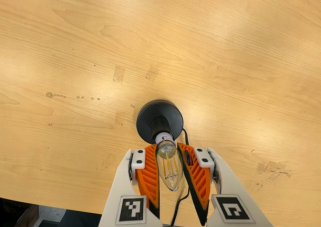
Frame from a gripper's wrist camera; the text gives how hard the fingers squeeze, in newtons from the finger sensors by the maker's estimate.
{"total": 14.4, "left": 15.3, "right": 13.5}